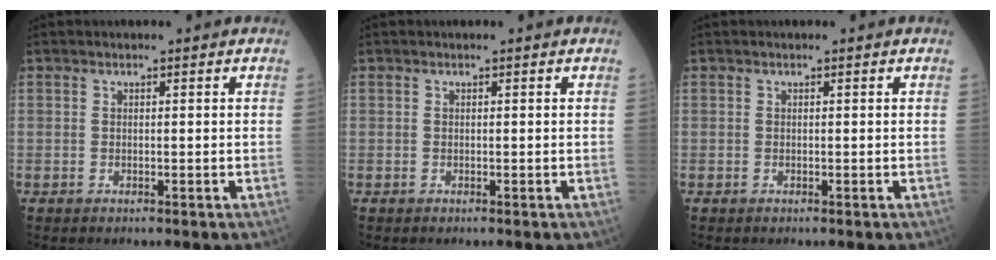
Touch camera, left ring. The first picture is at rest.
{"total": 0.0}
{"total": 0.0}